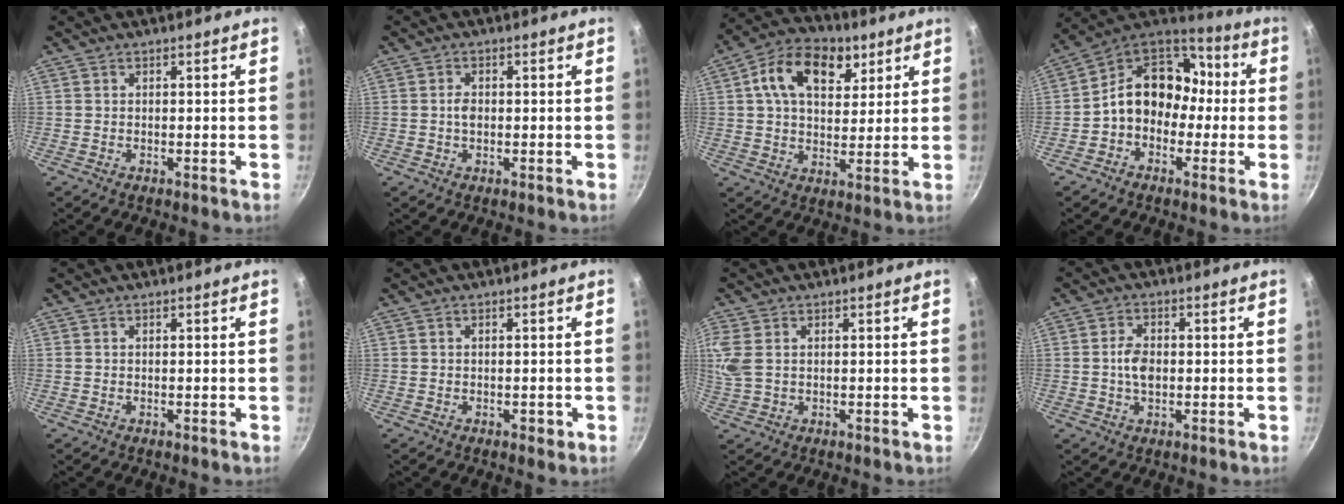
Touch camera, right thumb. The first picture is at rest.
{"total": 2.0, "force": [-0.1, 1.3, 1.5], "torque": [-0.025, 0.003, -0.006]}
{"total": 14.9, "force": [5.7, 9.6, 9.9], "torque": [-0.140, 0.000, 0.092]}
{"total": 14.9, "force": [-1.4, 11.3, 9.6], "torque": [-0.114, 0.051, -0.038]}
{"total": 0.0}
{"total": 1.2, "force": [-0.4, 0.7, 0.9], "torque": [-0.004, 0.000, -0.005]}
{"total": 5.6, "force": [1.1, 3.6, 4.2], "torque": [-0.131, 0.010, 0.030]}
{"total": 4.5, "force": [-0.2, 2.8, 3.5], "torque": [-0.064, 0.006, -0.005]}